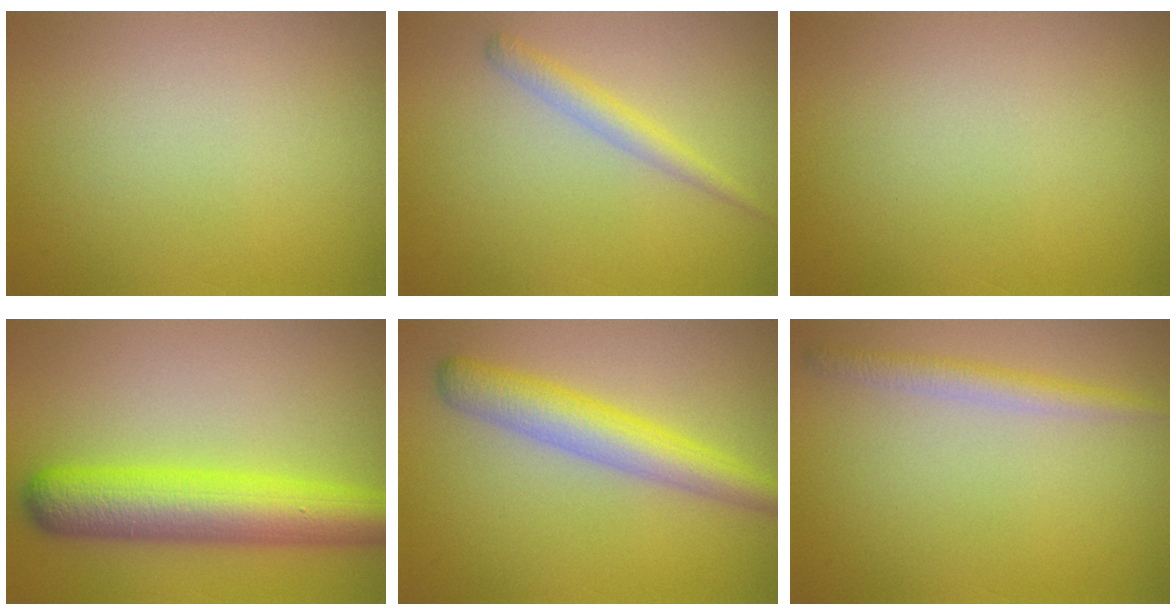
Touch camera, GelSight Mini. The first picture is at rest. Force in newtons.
{"total": 1.7, "press": 1.7, "slide": 0.1}
{"total": 0.0}
{"total": 7.8, "press": 7.8, "slide": 0.1}
{"total": 4.6, "press": 4.6, "slide": 0.1}
{"total": 2.0, "press": 2.0, "slide": 0.1}